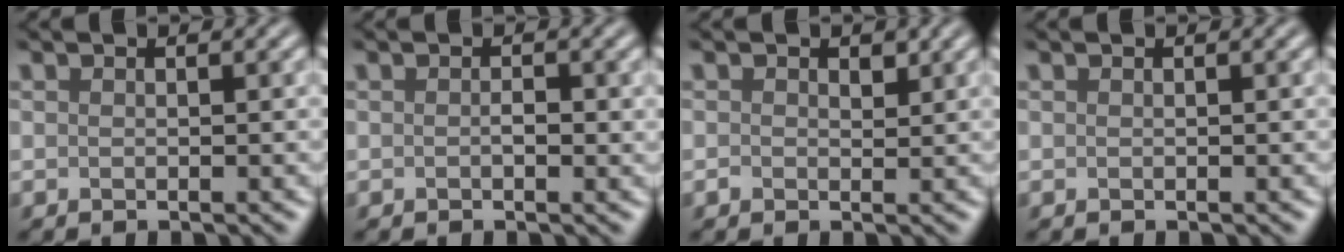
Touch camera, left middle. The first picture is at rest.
{"total": 0.8, "force": [-0.4, 0.2, 0.6], "torque": [-0.013, -0.001, -0.002]}
{"total": 0.6, "force": [0.1, 0.5, 0.2], "torque": [-0.007, 0.001, 0.008]}
{"total": 0.0}